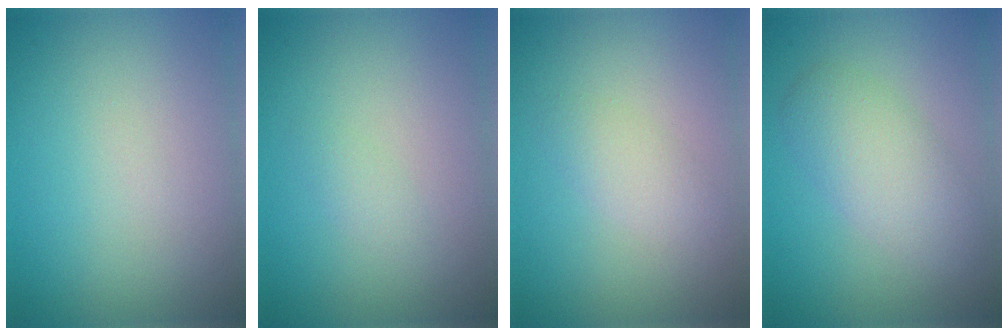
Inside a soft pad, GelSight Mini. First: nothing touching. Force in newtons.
{"total": 0.9, "press": 0.9, "slide": 0.0}
{"total": 1.8, "press": 1.8, "slide": 0.0}
{"total": 4.1, "press": 4.1, "slide": 0.1}